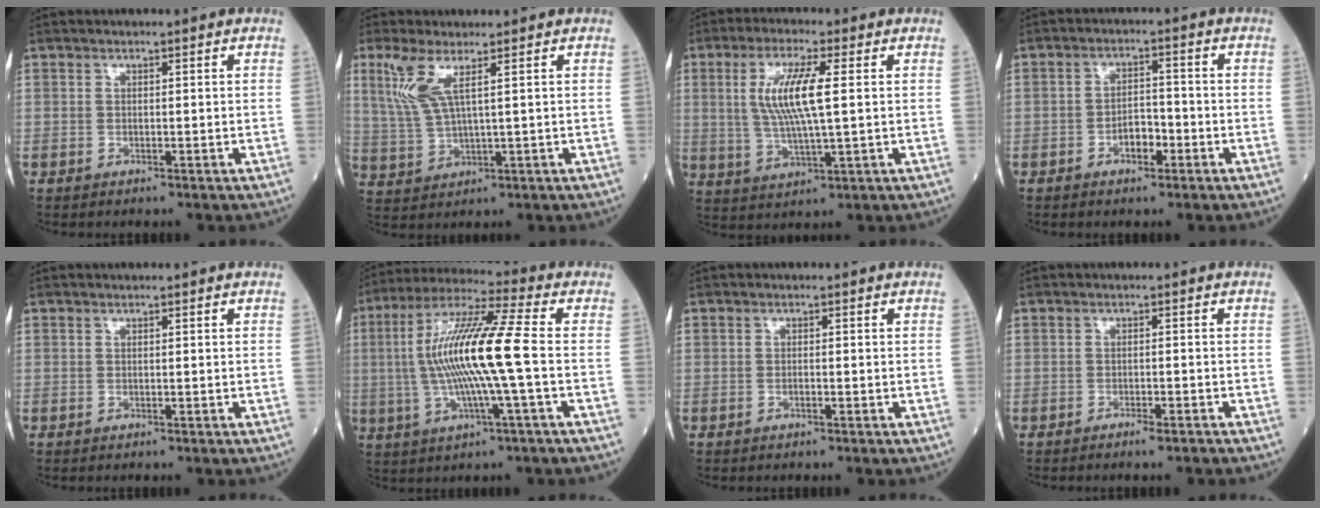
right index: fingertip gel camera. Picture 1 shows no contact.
{"total": 6.2, "force": [2.8, 0.7, 5.5], "torque": [-0.140, 0.002, 0.064]}
{"total": 9.2, "force": [1.7, 1.1, 9.0], "torque": [-0.190, 0.001, 0.034]}
{"total": 3.7, "force": [-1.8, 1.8, 2.7], "torque": [-0.042, 0.007, -0.034]}
{"total": 0.0}
{"total": 15.2, "force": [-0.5, 0.1, 15.2], "torque": [-0.303, 0.011, -0.018]}
{"total": 0.6, "force": [-0.4, 0.1, 0.5], "torque": [-0.011, 0.001, -0.008]}
{"total": 2.0, "force": [-1.6, 0.2, 1.1], "torque": [-0.019, -0.001, -0.023]}